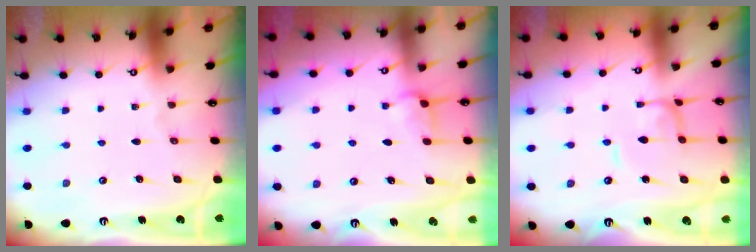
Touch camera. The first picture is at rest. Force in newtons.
{"total": 2.5, "press": 2.5, "slide": 0.6}
{"total": 0.7, "press": 0.7, "slide": 0.3}